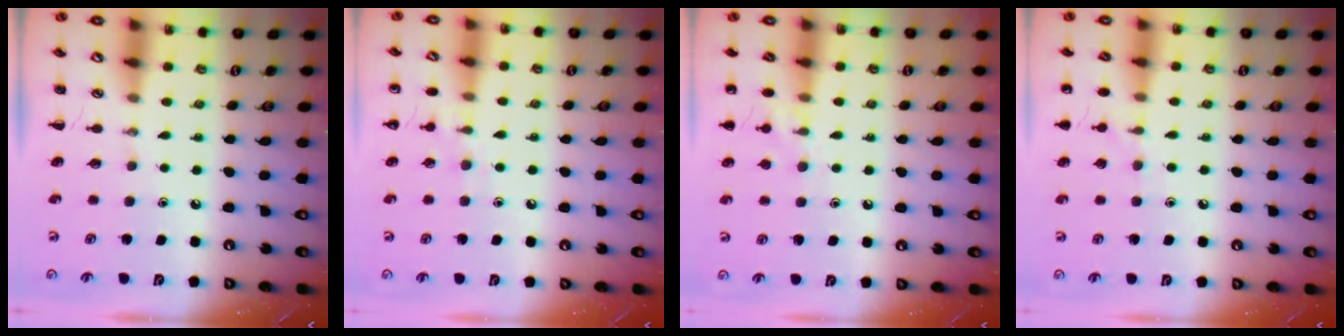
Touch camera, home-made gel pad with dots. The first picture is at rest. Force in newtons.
{"total": 6.9, "press": 6.7, "slide": 1.8}
{"total": 9.0, "press": 8.7, "slide": 2.4}
{"total": 7.0, "press": 6.7, "slide": 2.1}